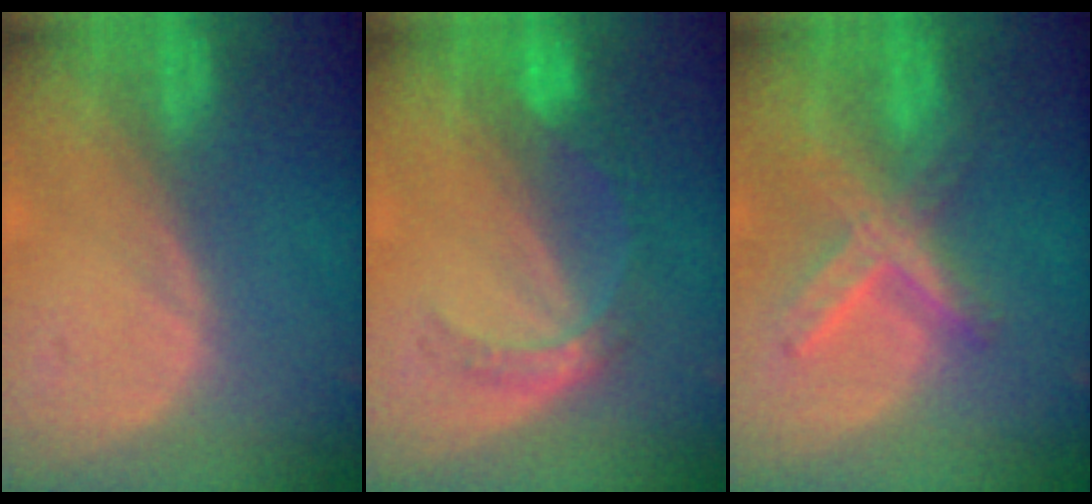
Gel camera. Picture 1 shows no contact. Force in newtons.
{"total": 5.1, "press": 4.7, "slide": 2.1}
{"total": 7.4, "press": 6.4, "slide": 3.7}